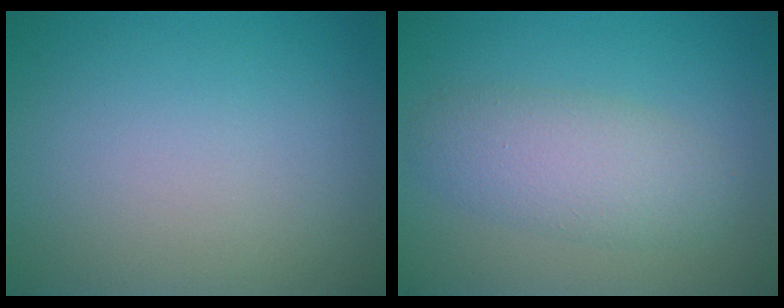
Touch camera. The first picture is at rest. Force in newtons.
{"total": 4.0, "press": 4.0, "slide": 0.1}